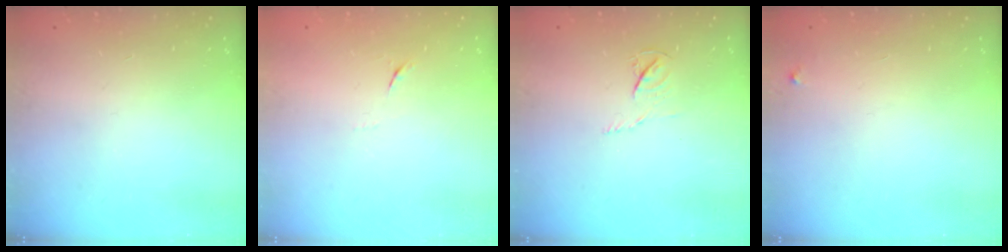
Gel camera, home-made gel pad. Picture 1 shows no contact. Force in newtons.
{"total": 4.5, "press": 4.4, "slide": 0.9}
{"total": 4.4, "press": 4.4, "slide": 0.6}
{"total": 2.3, "press": 2.3, "slide": 0.2}